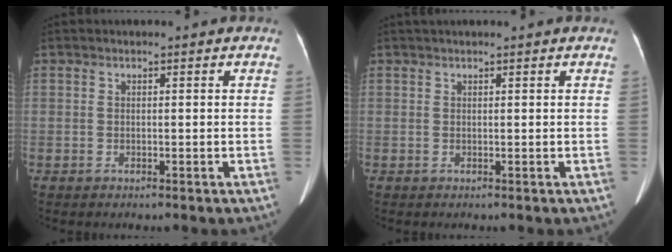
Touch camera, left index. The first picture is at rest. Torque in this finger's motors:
{"motor_torque": [0.30, -0.24, 0.04, 0.01]}